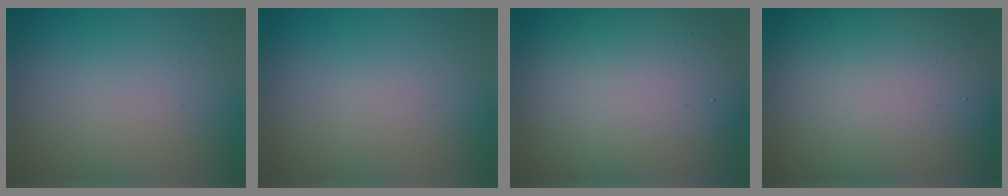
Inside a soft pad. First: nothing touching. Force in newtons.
{"total": 0.0}
{"total": 13.5, "press": 13.4, "slide": 0.5}
{"total": 17.8, "press": 17.7, "slide": 1.1}